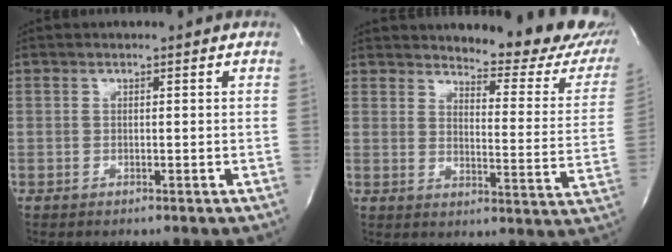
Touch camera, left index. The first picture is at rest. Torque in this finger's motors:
{"motor_torque": [0.19, -0.29, 0.51, 0.08]}